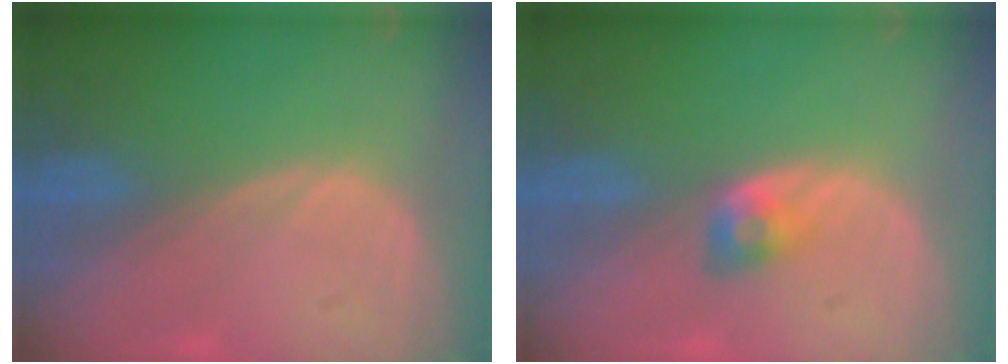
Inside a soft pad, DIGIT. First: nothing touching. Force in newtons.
{"total": 2.8, "press": 2.4, "slide": 1.4}